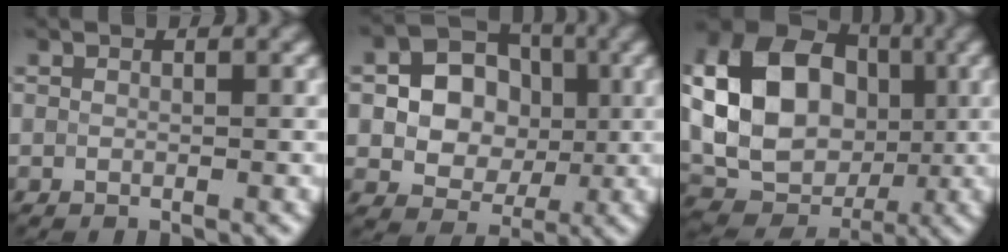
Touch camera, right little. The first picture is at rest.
{"total": 8.2, "force": [0.8, 6.9, 4.4], "torque": [-0.057, 0.028, -0.002]}
{"total": 13.7, "force": [1.1, 10.5, 8.8], "torque": [-0.165, 0.012, 0.016]}